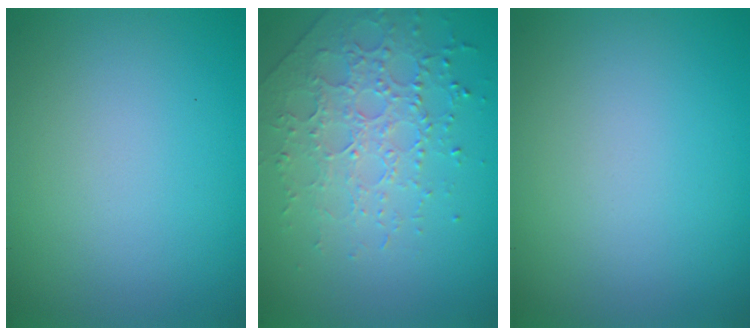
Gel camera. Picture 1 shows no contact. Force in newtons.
{"total": 3.0, "press": 2.8, "slide": 1.1}
{"total": 0.0}